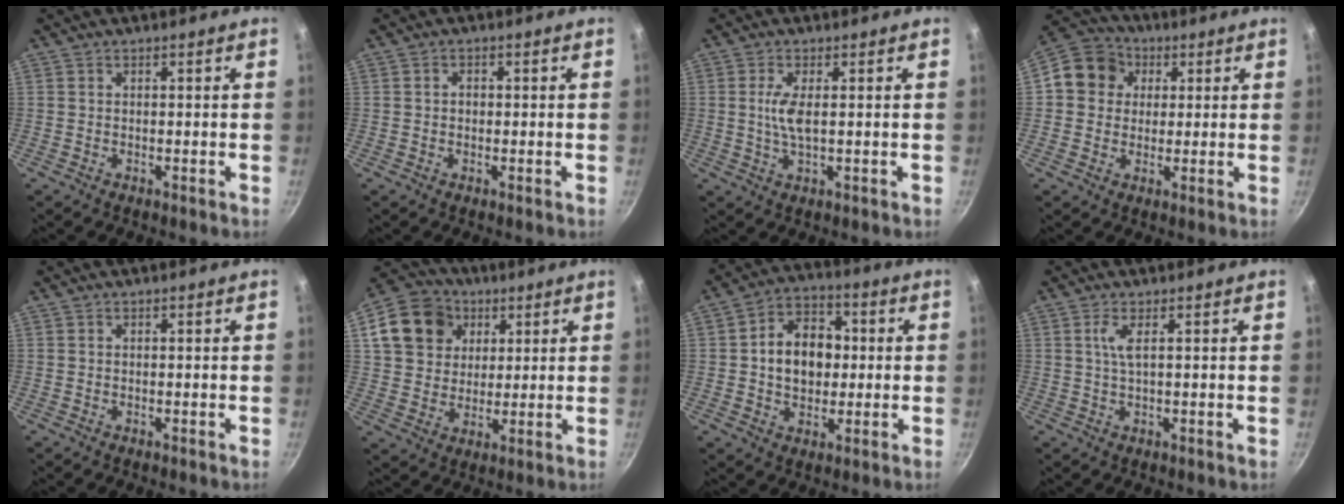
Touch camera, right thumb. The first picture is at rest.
{"total": 1.3, "force": [0.0, 1.1, 0.8], "torque": [-0.011, 0.005, -0.002]}
{"total": 4.4, "force": [0.5, 1.3, 4.1], "torque": [-0.093, -0.001, 0.011]}
{"total": 10.4, "force": [2.2, 9.3, 4.1], "torque": [-0.046, 0.018, 0.018]}
{"total": 0.0}
{"total": 14.3, "force": [4.9, 11.9, 6.2], "torque": [-0.098, 0.013, 0.080]}
{"total": 12.0, "force": [0.7, 9.0, 7.8], "torque": [-0.088, 0.018, 0.002]}
{"total": 2.6, "force": [0.7, 0.2, 2.5], "torque": [-0.056, -0.003, 0.017]}